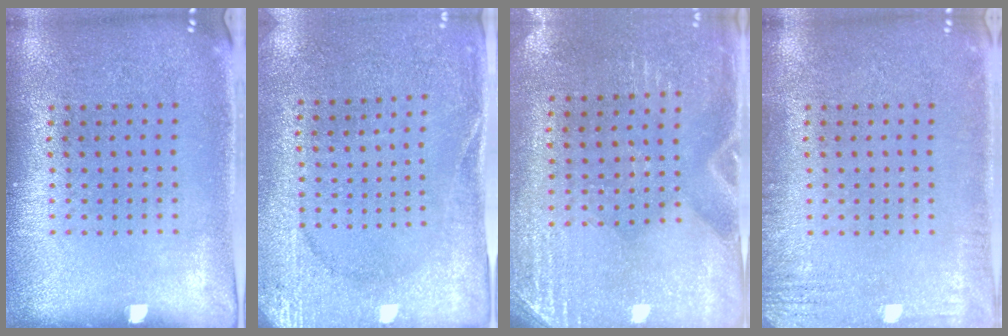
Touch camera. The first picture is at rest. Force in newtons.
{"total": 2.6, "press": 2.5, "slide": 0.7}
{"total": 2.9, "press": 2.5, "slide": 1.4}
{"total": 2.1, "press": 2.1, "slide": 0.2}